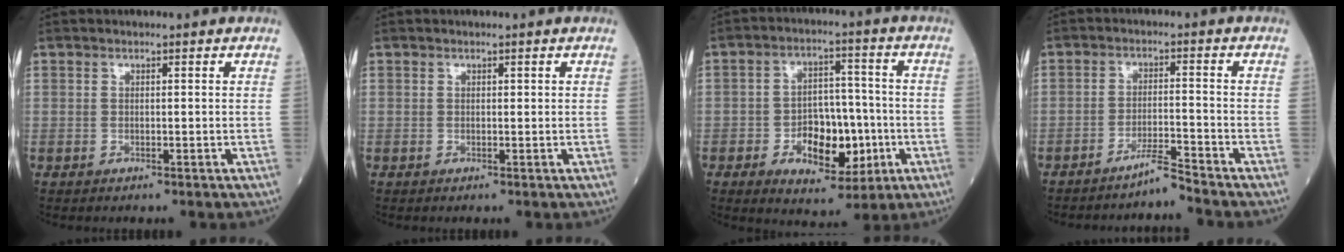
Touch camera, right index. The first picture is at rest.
{"total": 0.0}
{"total": 10.8, "force": [-3.1, 5.9, 8.4], "torque": [-0.135, 0.012, -0.042]}
{"total": 3.9, "force": [-3.6, -1.2, 1.0], "torque": [-0.016, -0.017, -0.067]}